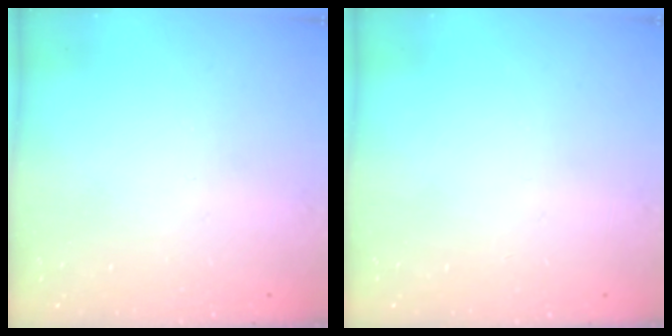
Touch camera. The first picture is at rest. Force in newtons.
{"total": 0.0}